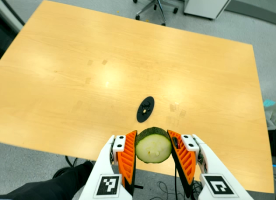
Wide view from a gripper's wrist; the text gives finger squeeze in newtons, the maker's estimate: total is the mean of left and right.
{"total": 10.3, "left": 9.7, "right": 10.8}